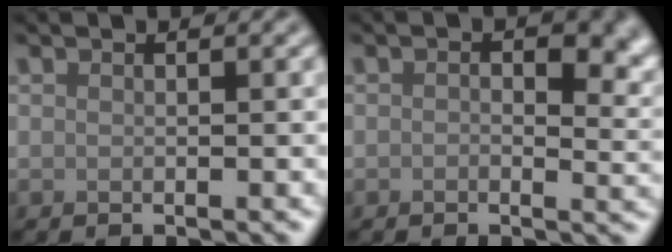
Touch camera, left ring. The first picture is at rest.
{"total": 5.1, "force": [1.1, 2.8, 4.1], "torque": [-0.036, -0.001, 0.010]}